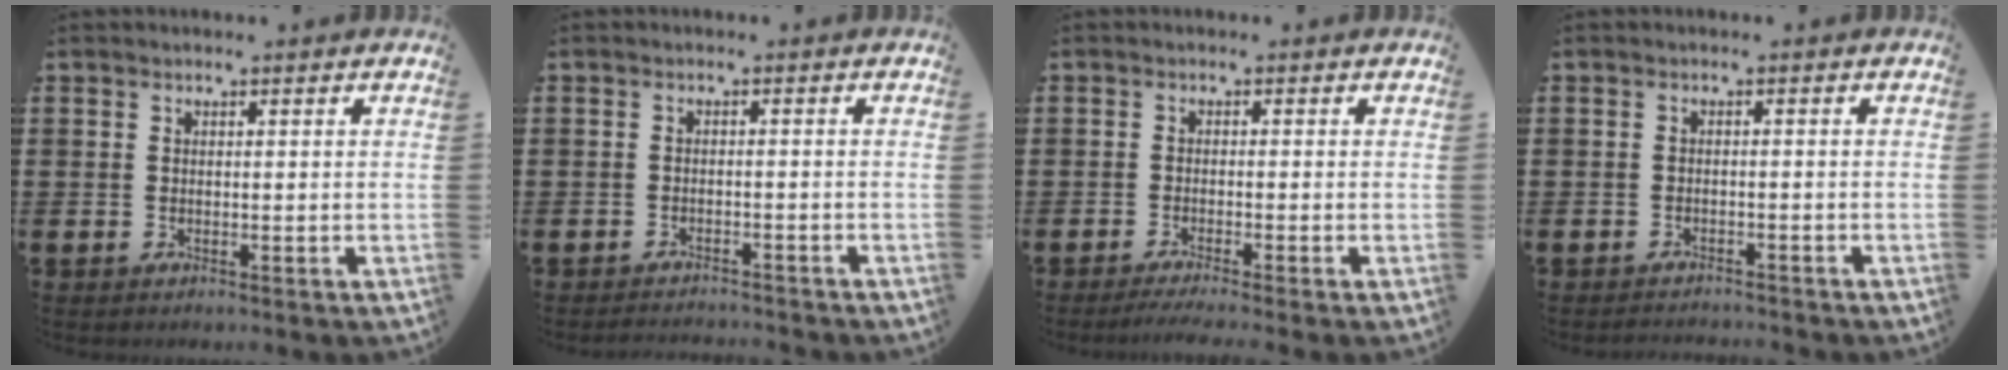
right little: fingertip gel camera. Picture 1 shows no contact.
{"total": 1.4, "force": [-1.4, 0.0, -0.1], "torque": [-0.003, 0.003, -0.029]}
{"total": 1.3, "force": [-1.0, 0.0, 0.9], "torque": [-0.014, 0.000, -0.018]}
{"total": 1.1, "force": [-1.1, -0.1, -0.1], "torque": [-0.001, 0.002, -0.023]}